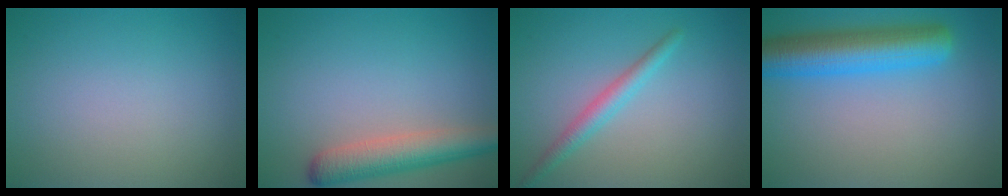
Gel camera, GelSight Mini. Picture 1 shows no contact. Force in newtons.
{"total": 4.7, "press": 4.7, "slide": 0.4}
{"total": 2.2, "press": 2.2, "slide": 0.1}
{"total": 6.8, "press": 6.8, "slide": 0.3}